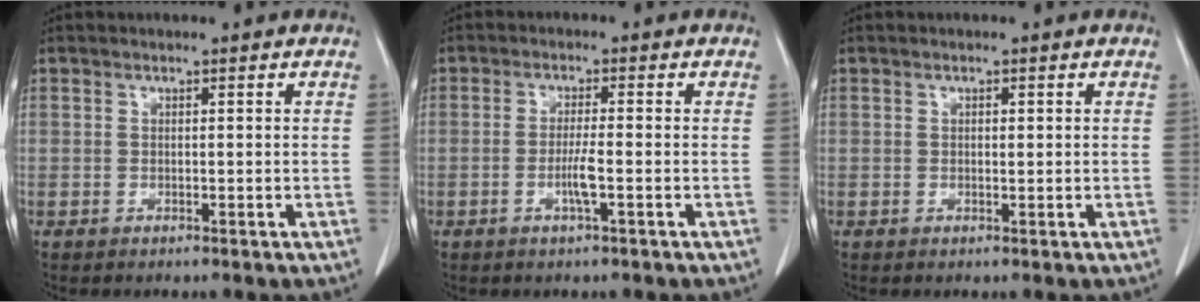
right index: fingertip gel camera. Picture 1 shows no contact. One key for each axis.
{"total": 3.2, "fx": -1.0, "fy": -0.1, "fz": 3.0, "tx": -0.061, "ty": -0.003, "tz": -0.018}
{"total": 0.7, "fx": 0.1, "fy": 0.3, "fz": 0.7, "tx": -0.012, "ty": -0.001, "tz": 0.003}